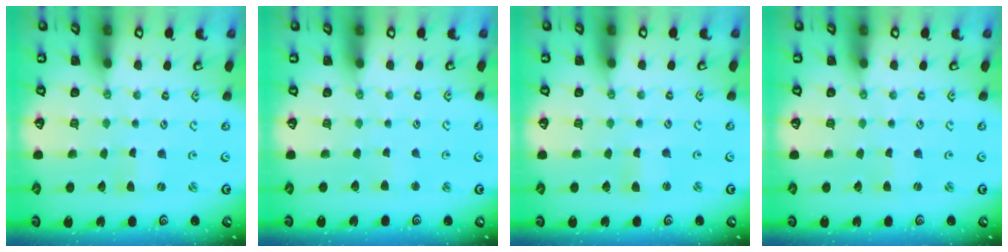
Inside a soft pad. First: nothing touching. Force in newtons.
{"total": 2.1, "press": 2.0, "slide": 0.4}
{"total": 1.5, "press": 1.5, "slide": 0.3}
{"total": 0.7, "press": 0.7, "slide": 0.1}